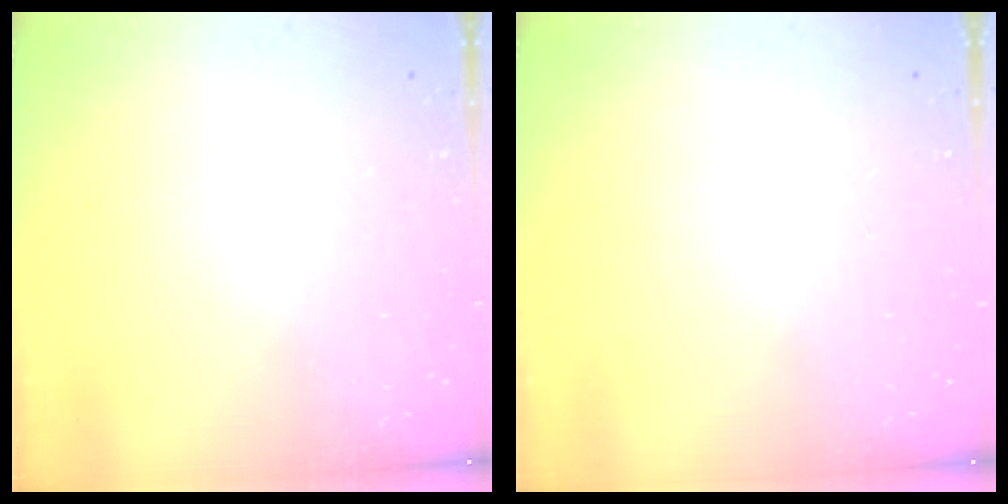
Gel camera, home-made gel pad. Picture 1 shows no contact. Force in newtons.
{"total": 0.0}